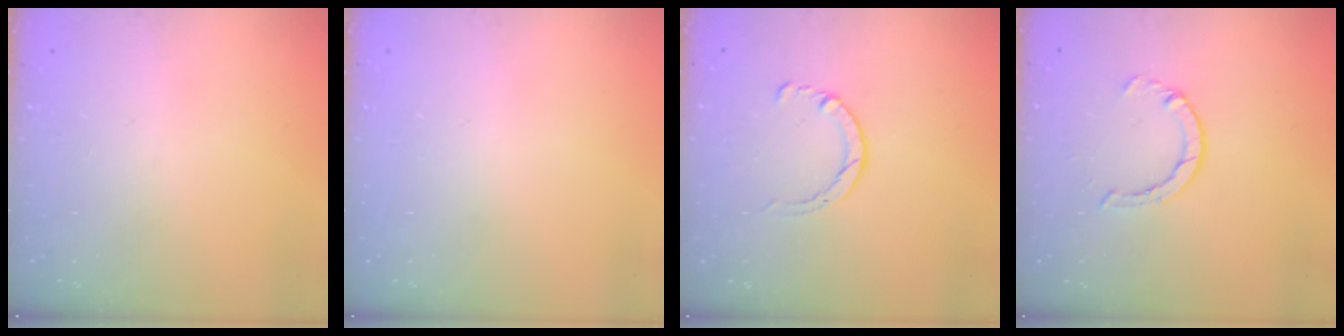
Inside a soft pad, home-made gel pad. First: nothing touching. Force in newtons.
{"total": 2.6, "press": 2.6, "slide": 0.2}
{"total": 2.9, "press": 2.8, "slide": 0.4}
{"total": 2.9, "press": 2.9, "slide": 0.4}